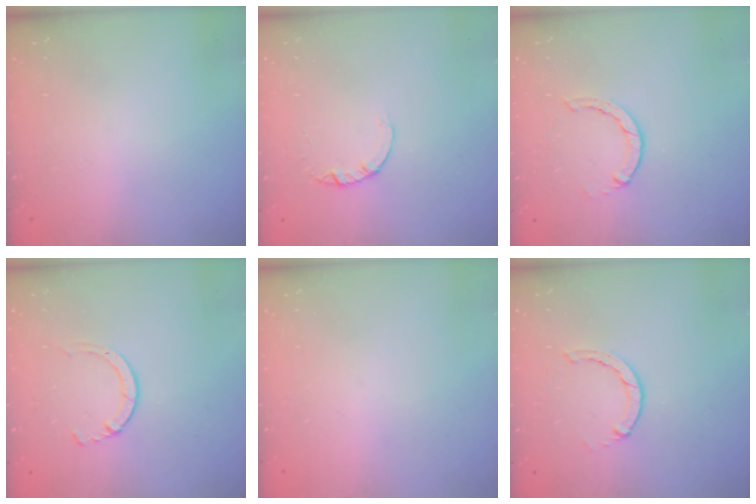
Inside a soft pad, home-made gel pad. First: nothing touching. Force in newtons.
{"total": 1.4, "press": 1.4, "slide": 0.2}
{"total": 1.3, "press": 1.3, "slide": 0.3}
{"total": 2.8, "press": 2.8, "slide": 0.4}
{"total": 0.0}
{"total": 1.3, "press": 1.3, "slide": 0.3}